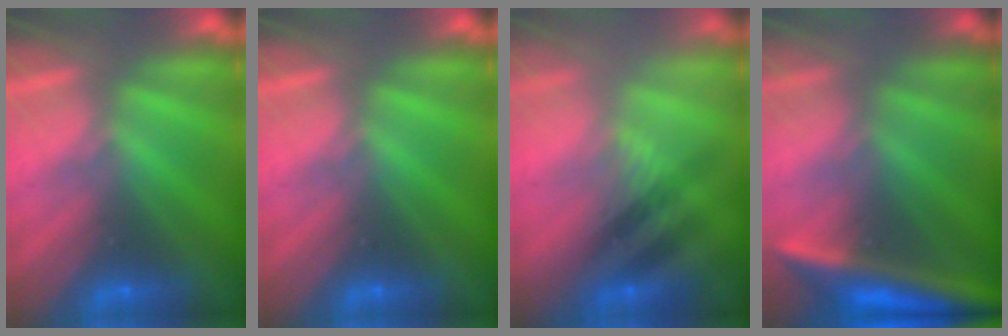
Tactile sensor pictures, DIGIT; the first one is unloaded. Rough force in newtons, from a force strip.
{"total": 0.0}
{"total": 2.3}
{"total": 5.8}